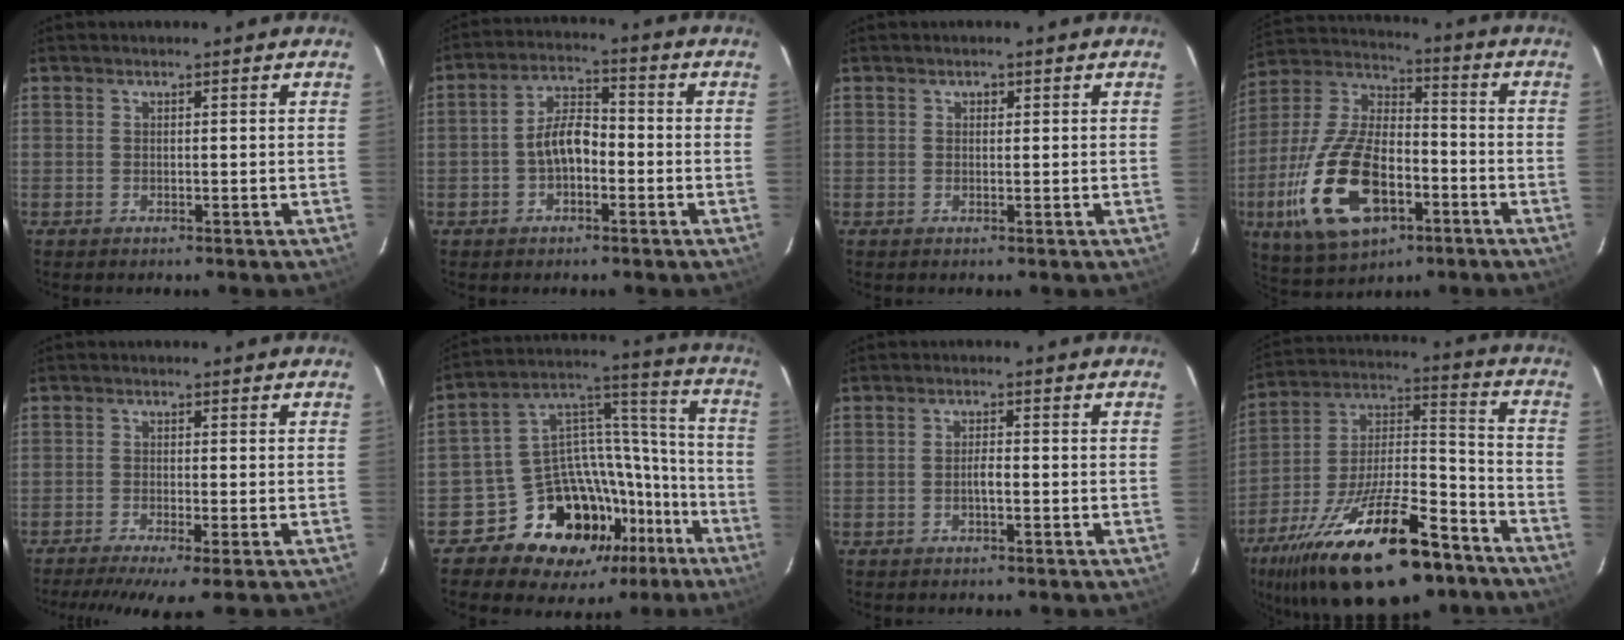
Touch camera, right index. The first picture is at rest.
{"total": 6.6, "force": [-1.8, 3.7, 5.1], "torque": [-0.098, 0.020, -0.029]}
{"total": 0.8, "force": [0.2, 0.7, 0.2], "torque": [-0.001, 0.004, 0.003]}
{"total": 21.2, "force": [-8.1, 10.9, 16.3], "torque": [-0.354, -0.013, -0.138]}
{"total": 6.7, "force": [-4.9, -0.4, 4.5], "torque": [-0.094, -0.022, -0.081]}
{"total": 21.3, "force": [-14.0, 13.8, 8.2], "torque": [-0.138, 0.081, -0.195]}
{"total": 1.7, "force": [-0.6, 0.5, 1.5], "torque": [-0.027, 0.002, -0.012]}
{"total": 28.1, "force": [-18.0, 10.4, 18.9], "torque": [-0.347, -0.012, -0.278]}